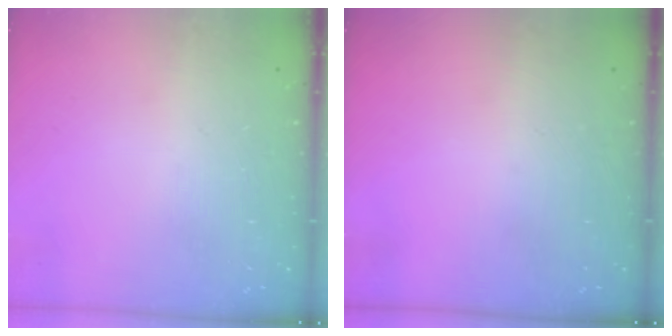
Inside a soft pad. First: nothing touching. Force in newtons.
{"total": 0.0}